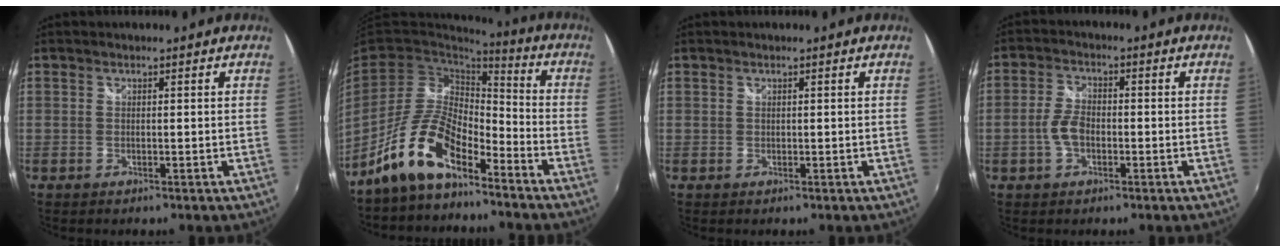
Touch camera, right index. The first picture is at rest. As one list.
[{"total": 13.2, "force": [-9.2, 4.6, 8.2], "torque": [-0.172, 0.007, -0.178]}, {"total": 0.0}, {"total": 4.7, "force": [-1.5, 2.7, 3.6], "torque": [-0.078, 0.007, -0.026]}]